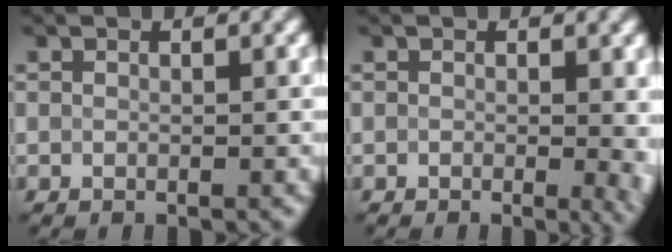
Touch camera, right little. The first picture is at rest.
{"total": 2.1, "force": [-0.2, 0.2, 2.1], "torque": [-0.020, 0.002, 0.006]}